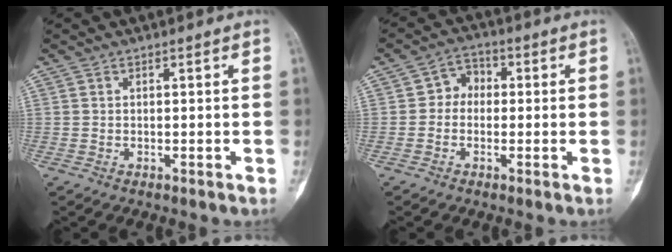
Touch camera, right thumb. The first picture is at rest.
{"total": 4.7, "force": [-0.2, 4.0, 2.4], "torque": [-0.016, 0.018, -0.016]}